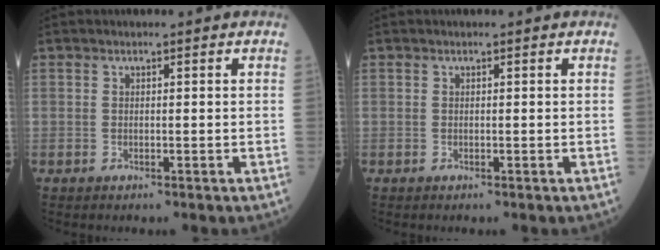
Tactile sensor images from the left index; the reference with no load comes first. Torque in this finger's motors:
{"motor_torque": [0.07, -0.03, -0.02, 0.00]}